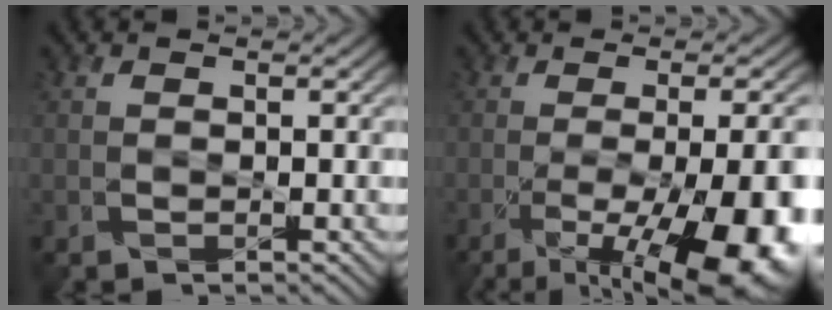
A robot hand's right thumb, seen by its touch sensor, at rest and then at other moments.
{"total": 15.7, "force": [-5.9, 4.7, 13.7], "torque": [-0.180, -0.025, -0.073]}